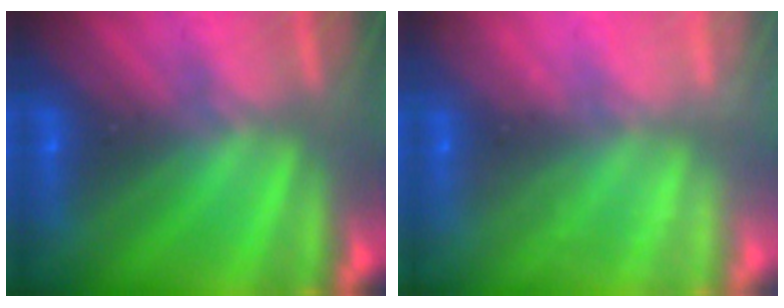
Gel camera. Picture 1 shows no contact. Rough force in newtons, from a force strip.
{"total": 2.2}